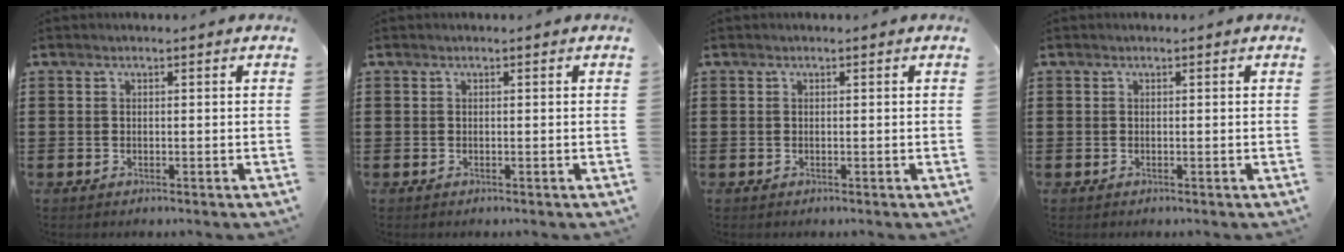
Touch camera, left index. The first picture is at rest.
{"total": 0.0}
{"total": 0.0}
{"total": 0.0}